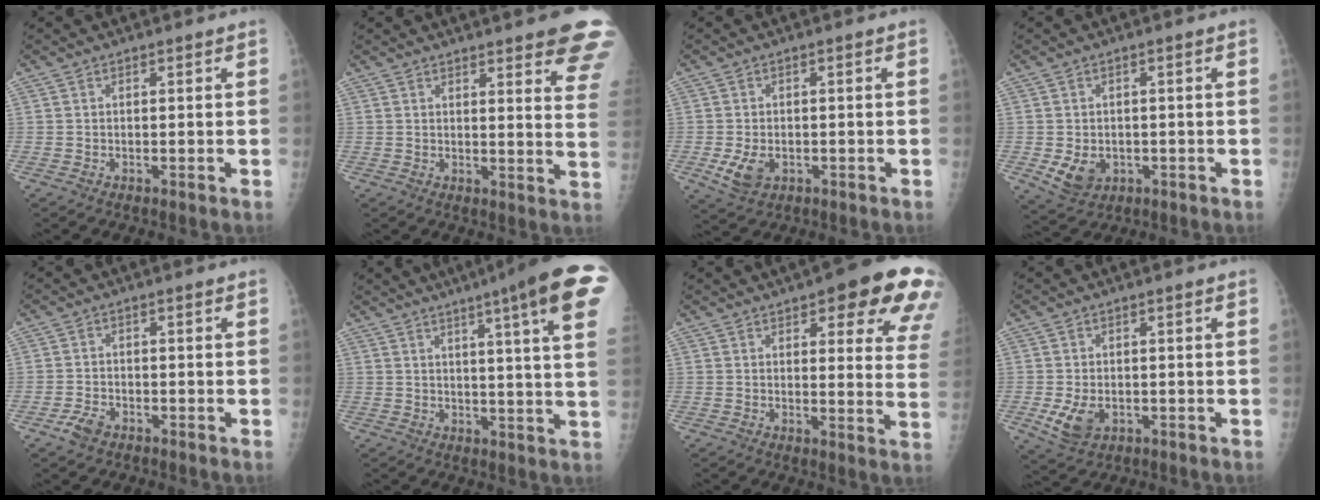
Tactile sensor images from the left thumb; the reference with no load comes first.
{"total": 15.8, "force": [11.3, 3.1, 10.6], "torque": [-0.102, -0.048, 0.118]}
{"total": 4.9, "force": [-1.5, 3.2, 3.4], "torque": [-0.065, 0.000, -0.019]}
{"total": 5.5, "force": [-1.3, 4.3, 3.2], "torque": [-0.044, 0.002, -0.006]}
{"total": 3.1, "force": [-2.0, 1.8, 1.6], "torque": [-0.032, 0.010, -0.034]}
{"total": 17.5, "force": [9.5, 1.0, 14.7], "torque": [-0.186, -0.022, 0.102]}
{"total": 17.9, "force": [9.7, 5.7, 14.0], "torque": [-0.132, -0.033, 0.102]}
{"total": 5.6, "force": [-1.5, 3.7, 3.9], "torque": [-0.071, -0.001, -0.015]}